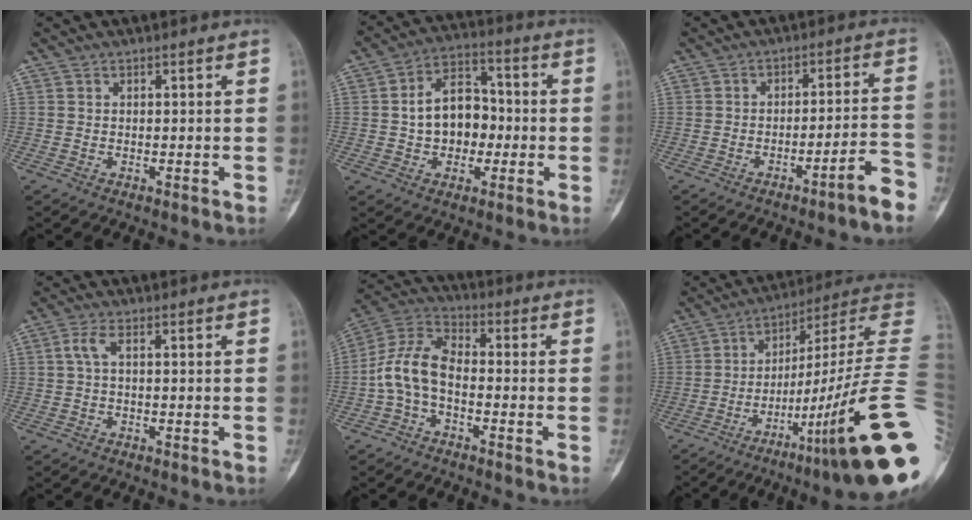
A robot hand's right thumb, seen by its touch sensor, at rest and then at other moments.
{"total": 11.9, "force": [-0.9, 8.5, 8.3], "torque": [-0.100, 0.035, -0.021]}
{"total": 6.8, "force": [-4.7, 0.3, 5.0], "torque": [-0.072, 0.044, -0.065]}
{"total": 2.5, "force": [0.2, 0.7, 2.3], "torque": [-0.060, 0.009, 0.004]}
{"total": 9.5, "force": [-2.2, 5.2, 7.6], "torque": [-0.152, 0.036, -0.057]}
{"total": 31.9, "force": [-8.1, 5.5, 30.4], "torque": [-0.353, 0.047, -0.127]}